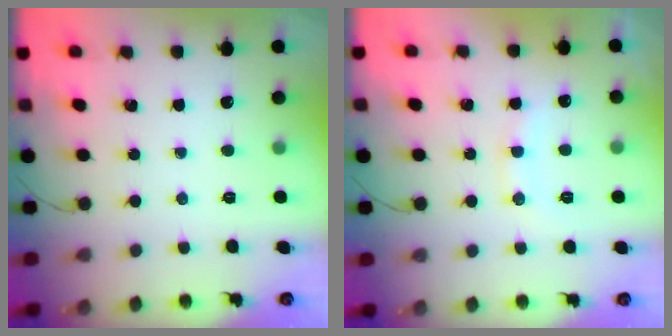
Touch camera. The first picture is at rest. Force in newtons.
{"total": 8.8, "press": 8.8, "slide": 1.0}